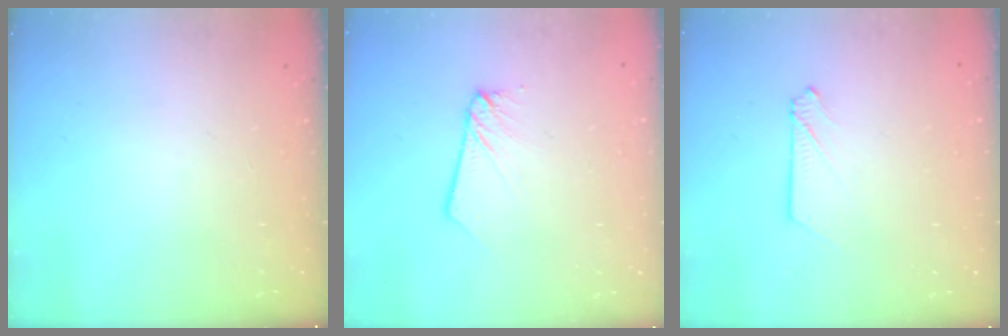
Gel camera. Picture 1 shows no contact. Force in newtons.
{"total": 2.7, "press": 2.7, "slide": 0.2}
{"total": 2.7, "press": 2.7, "slide": 0.3}